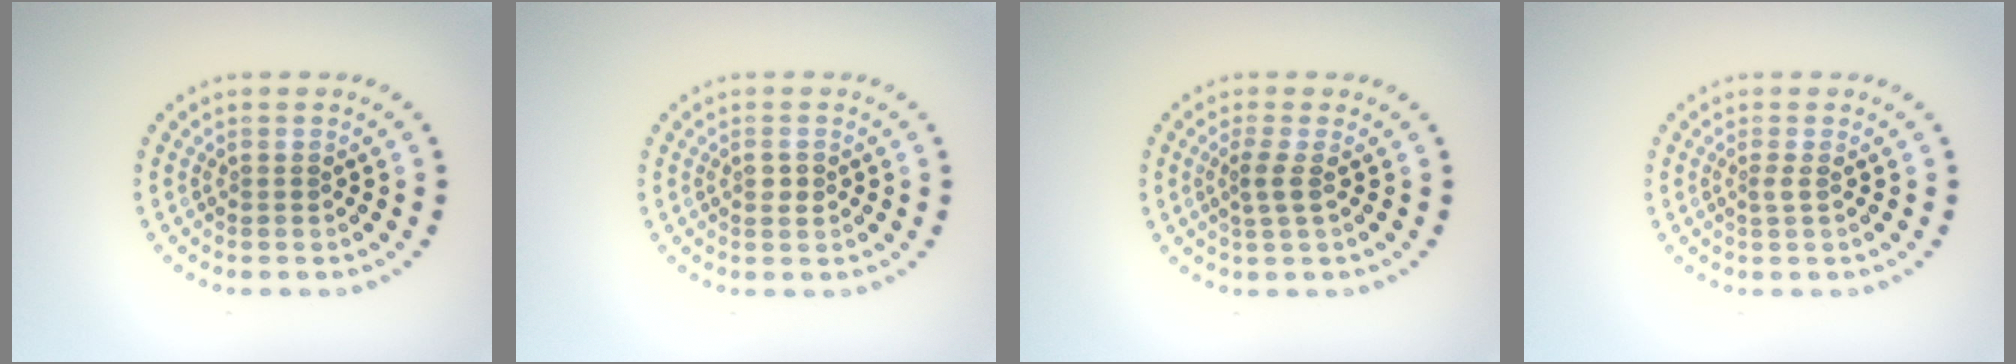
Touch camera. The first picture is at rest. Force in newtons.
{"total": 1.1, "press": 1.1, "slide": 0.1}
{"total": 1.5, "press": 1.2, "slide": 1.0}
{"total": 0.8, "press": 0.6, "slide": 0.6}